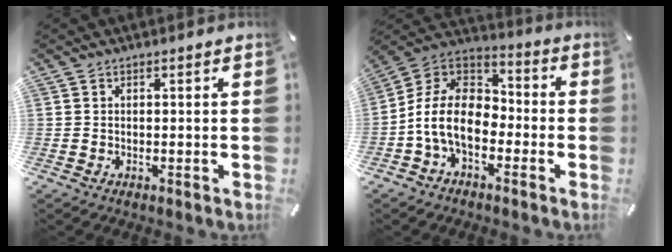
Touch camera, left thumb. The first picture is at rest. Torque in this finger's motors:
{"motor_torque": [0.38, 1.13, 1.47, 0.20, 0.49]}